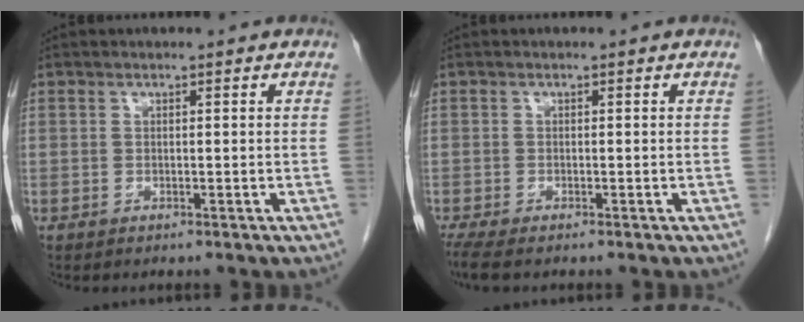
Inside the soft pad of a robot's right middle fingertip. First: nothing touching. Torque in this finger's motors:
{"motor_torque": [0.22, -0.42, 0.02, 0.04]}